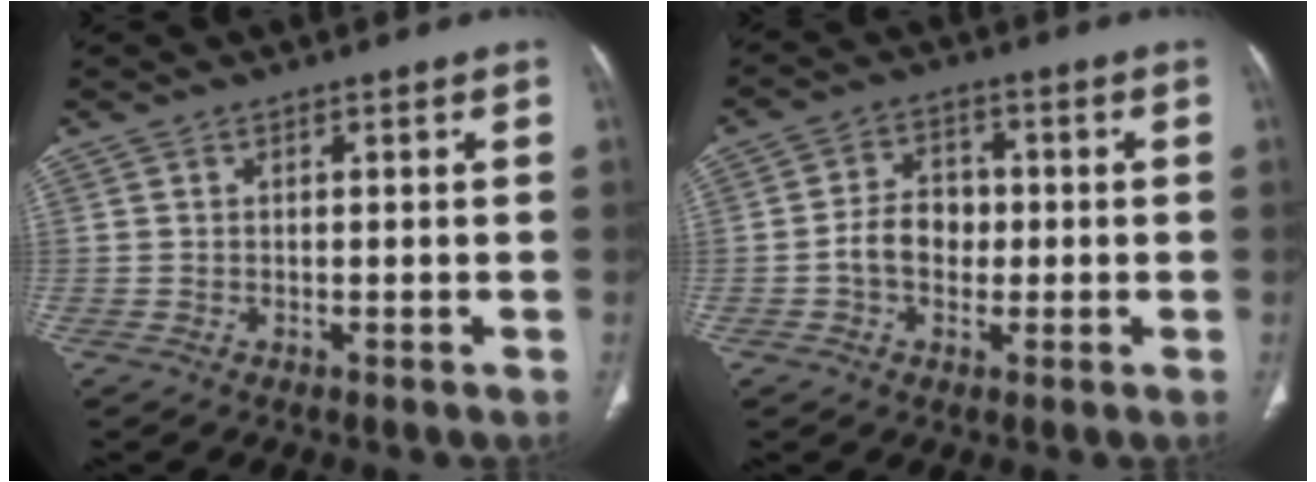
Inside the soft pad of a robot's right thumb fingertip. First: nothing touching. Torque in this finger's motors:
{"motor_torque": [1.09, 0.89, 0.71, -0.28, 0.13]}